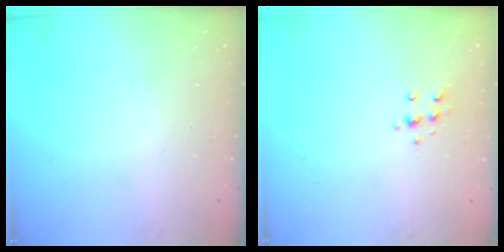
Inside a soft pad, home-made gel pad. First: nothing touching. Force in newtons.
{"total": 6.2, "press": 6.2, "slide": 0.8}